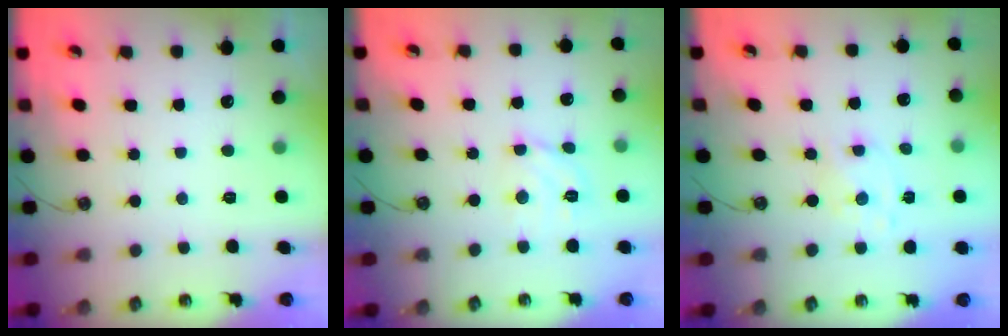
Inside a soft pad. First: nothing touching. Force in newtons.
{"total": 8.1, "press": 8.0, "slide": 1.1}
{"total": 1.8, "press": 1.8, "slide": 0.2}